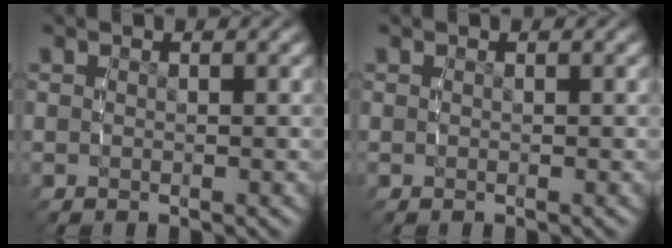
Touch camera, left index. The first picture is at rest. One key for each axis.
{"total": 0.0}